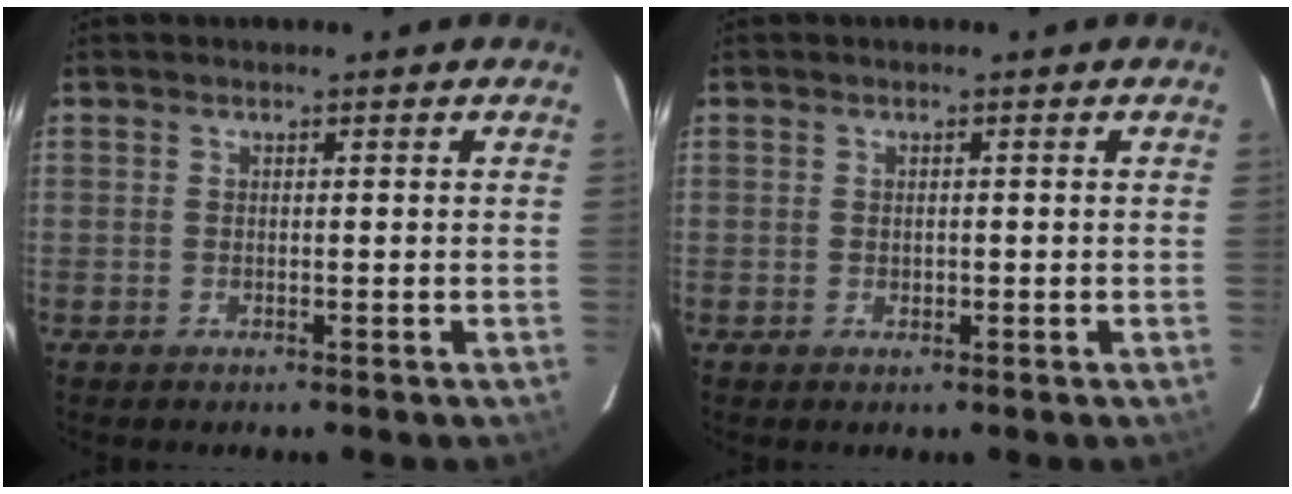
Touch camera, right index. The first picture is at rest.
{"total": 0.9, "force": [-0.1, 0.7, 0.6], "torque": [-0.008, 0.002, -0.001]}